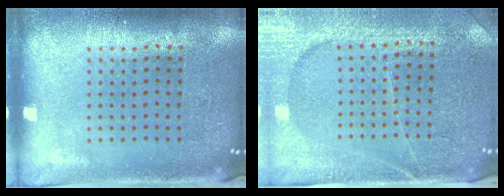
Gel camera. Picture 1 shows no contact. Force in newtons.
{"total": 4.0, "press": 3.7, "slide": 1.3}